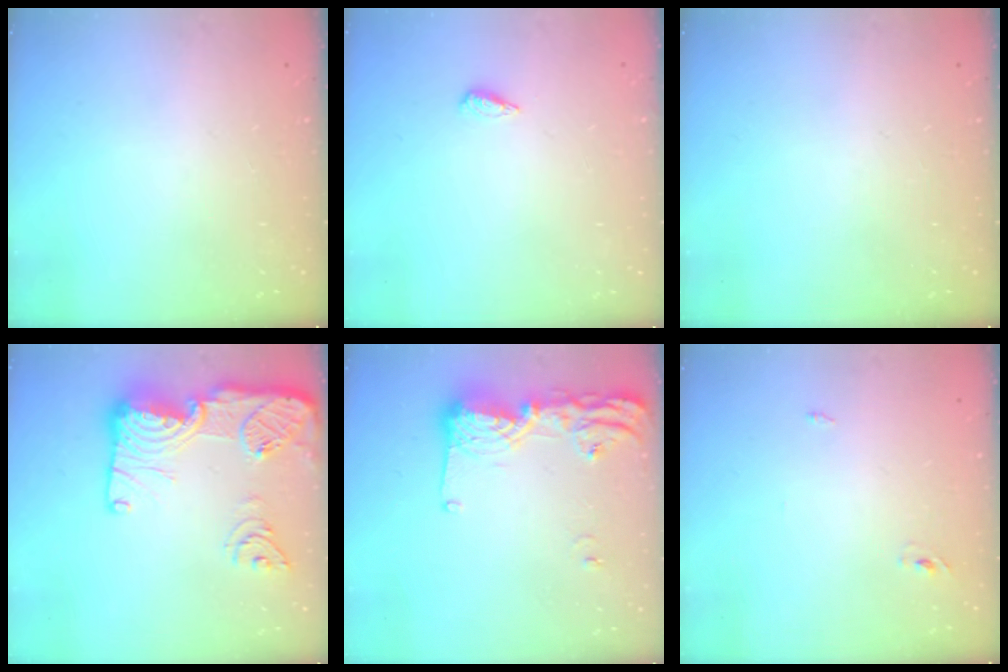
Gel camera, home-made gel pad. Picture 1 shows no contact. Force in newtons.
{"total": 2.2, "press": 2.2, "slide": 0.4}
{"total": 0.0}
{"total": 23.6, "press": 23.5, "slide": 2.3}
{"total": 15.5, "press": 15.3, "slide": 2.2}
{"total": 2.4, "press": 2.1, "slide": 1.0}